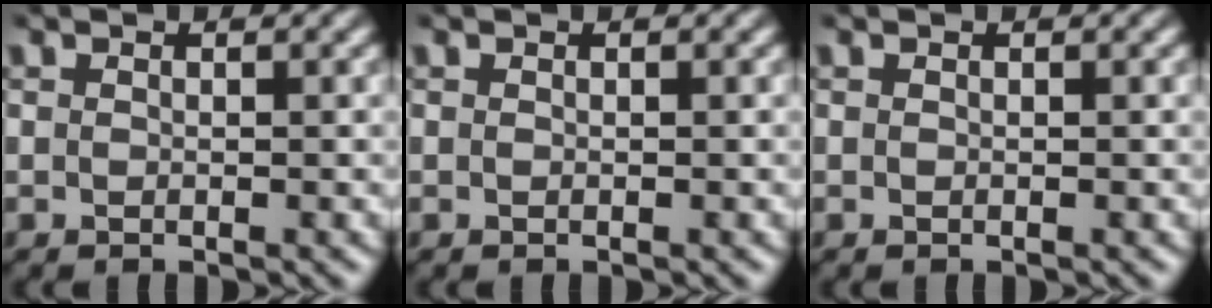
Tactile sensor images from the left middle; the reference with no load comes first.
{"total": 0.0}
{"total": 0.0}